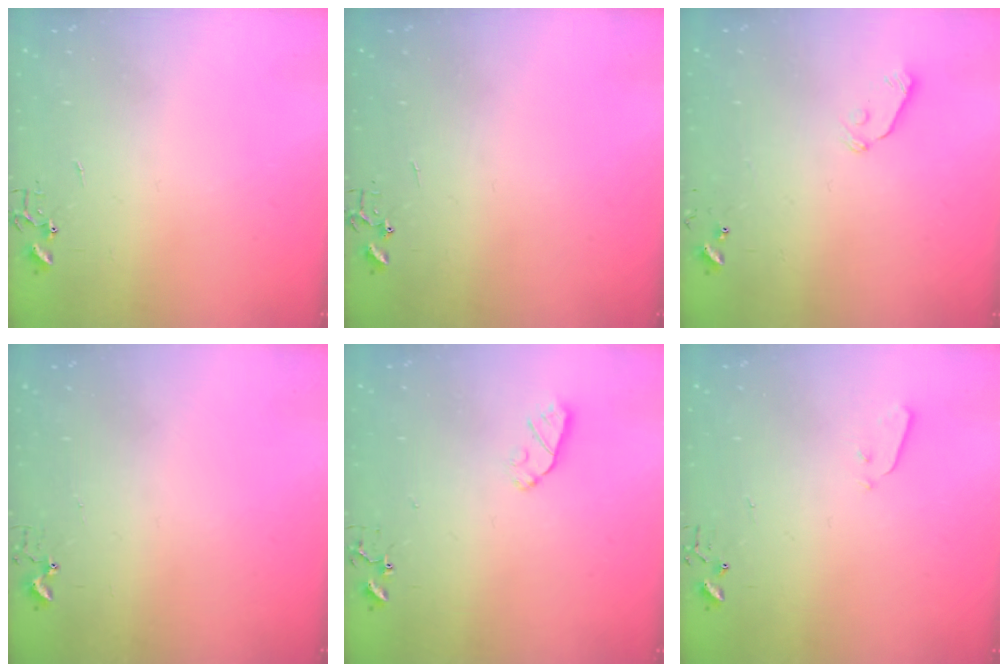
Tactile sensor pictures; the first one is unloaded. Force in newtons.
{"total": 0.0}
{"total": 5.9, "press": 5.9, "slide": 0.5}
{"total": 4.2, "press": 4.2, "slide": 0.4}
{"total": 5.2, "press": 5.2, "slide": 0.7}
{"total": 2.9, "press": 2.9, "slide": 0.4}